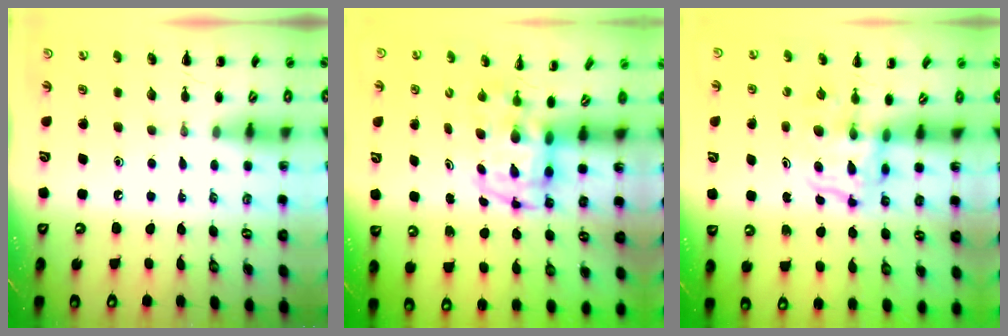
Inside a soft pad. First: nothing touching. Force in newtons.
{"total": 3.8, "press": 3.7, "slide": 0.7}
{"total": 3.1, "press": 3.1, "slide": 0.4}